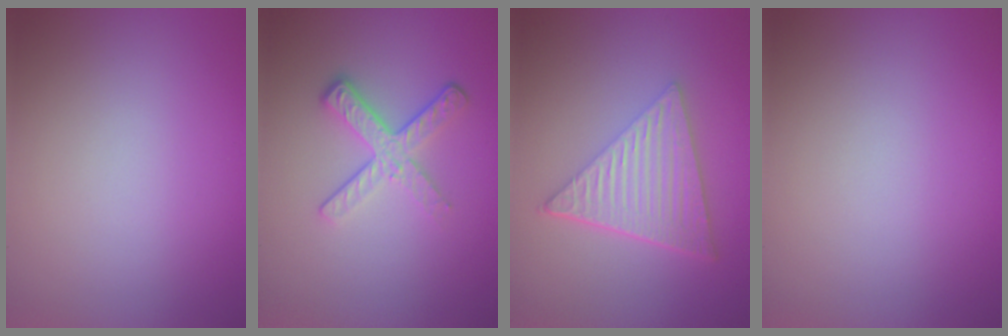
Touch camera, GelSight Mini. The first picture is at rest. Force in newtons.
{"total": 3.6, "press": 2.4, "slide": 2.6}
{"total": 6.7, "press": 4.4, "slide": 5.0}
{"total": 0.0}